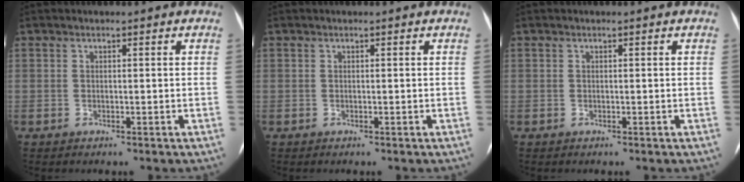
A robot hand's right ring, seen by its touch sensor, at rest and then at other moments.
{"total": 0.0}
{"total": 0.0}